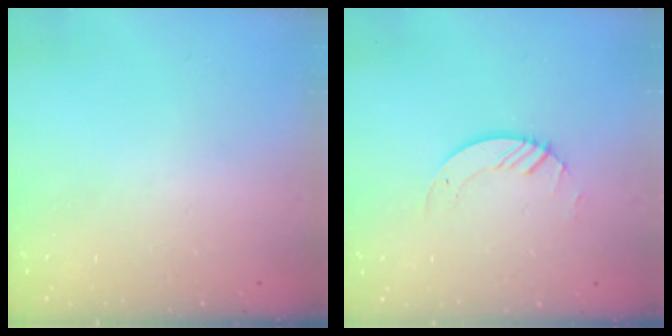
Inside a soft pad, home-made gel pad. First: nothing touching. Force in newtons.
{"total": 2.6, "press": 2.6, "slide": 0.3}